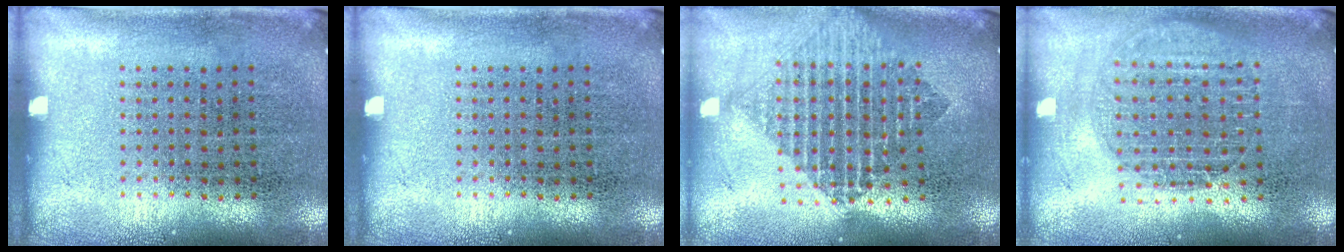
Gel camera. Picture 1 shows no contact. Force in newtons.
{"total": 0.0}
{"total": 2.0, "press": 1.6, "slide": 1.2}
{"total": 1.6, "press": 1.5, "slide": 0.7}